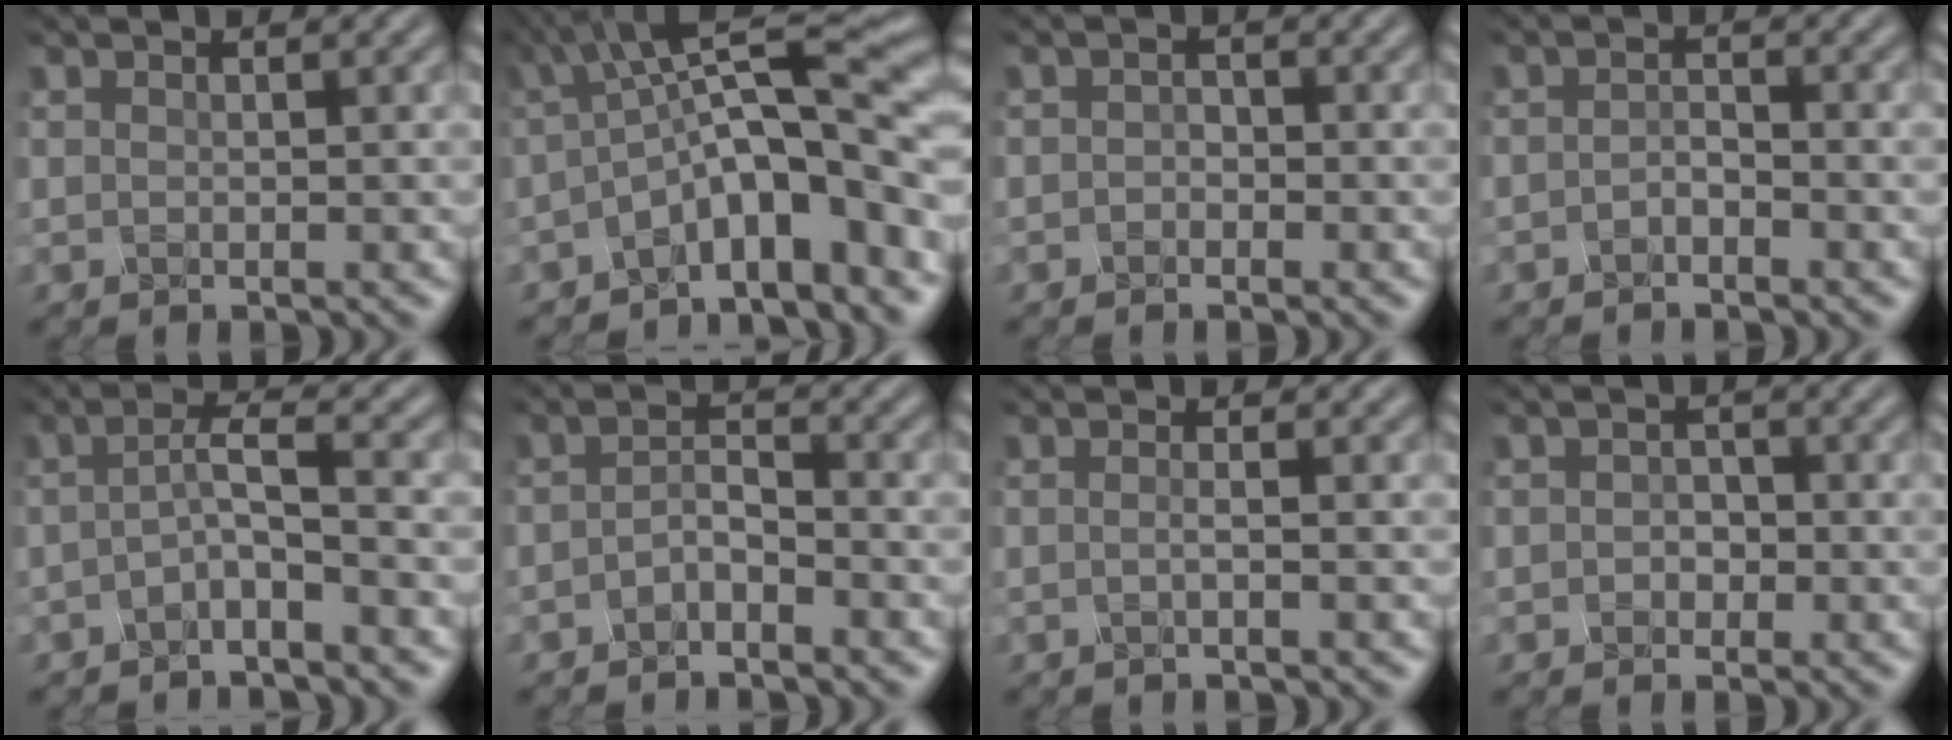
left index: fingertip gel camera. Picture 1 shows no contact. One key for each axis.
{"total": 10.5, "fx": -1.8, "fy": 3.0, "fz": 9.9, "tx": -0.136, "ty": 0.021, "tz": -0.047}
{"total": 1.2, "fx": -0.8, "fy": 0.8, "fz": 0.4, "tx": -0.004, "ty": 0.003, "tz": -0.022}
{"total": 1.5, "fx": -1.4, "fy": 0.5, "fz": 0.5, "tx": -0.012, "ty": 0.001, "tz": -0.030}
{"total": 2.6, "fx": -1.5, "fy": 0.2, "fz": 2.1, "tx": -0.043, "ty": 0.006, "tz": -0.036}
{"total": 2.1, "fx": -1.9, "fy": 0.5, "fz": 0.8, "tx": -0.017, "ty": 0.006, "tz": -0.041}
{"total": 1.1, "fx": -0.8, "fy": 0.2, "fz": 0.7, "tx": -0.010, "ty": -0.001, "tz": -0.027}
{"total": 1.7, "fx": -0.8, "fy": 1.3, "fz": 0.6, "tx": -0.010, "ty": 0.001, "tz": -0.023}